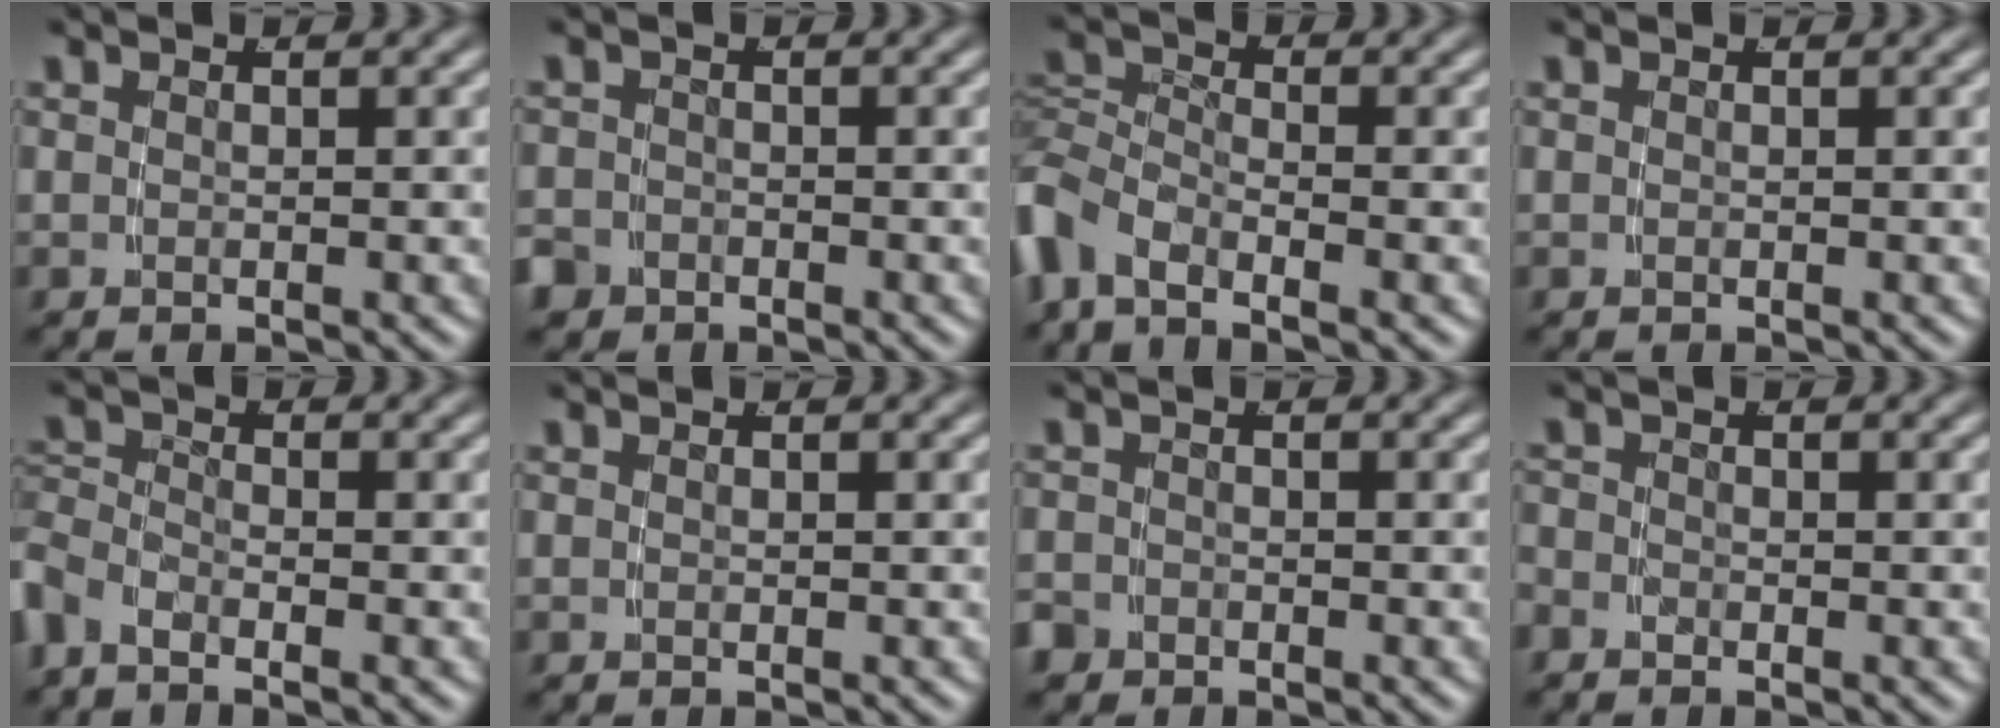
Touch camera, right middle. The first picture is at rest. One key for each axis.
{"total": 2.1, "fx": -1.8, "fy": 1.2, "fz": -0.1, "tx": 0.001, "ty": -0.016, "tz": -0.027}
{"total": 4.4, "fx": -2.5, "fy": 2.7, "fz": 2.5, "tx": -0.077, "ty": -0.024, "tz": -0.038}
{"total": 0.0}
{"total": 2.7, "fx": -1.8, "fy": 1.6, "fz": 1.2, "tx": -0.042, "ty": -0.019, "tz": -0.030}
{"total": 0.0}
{"total": 1.8, "fx": -1.5, "fy": 0.9, "fz": -0.1, "tx": 0.003, "ty": -0.014, "tz": -0.023}
{"total": 1.2, "fx": -1.0, "fy": 0.6, "fz": 0.1, "tx": -0.007, "ty": -0.008, "tz": -0.018}